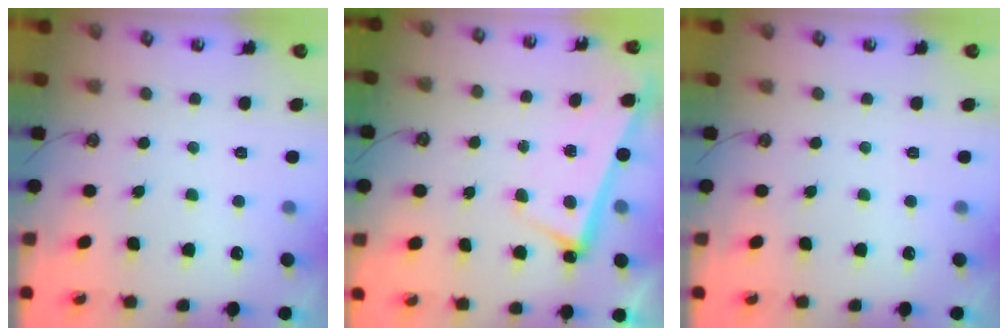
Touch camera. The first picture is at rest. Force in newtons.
{"total": 2.7, "press": 2.6, "slide": 0.6}
{"total": 0.0}